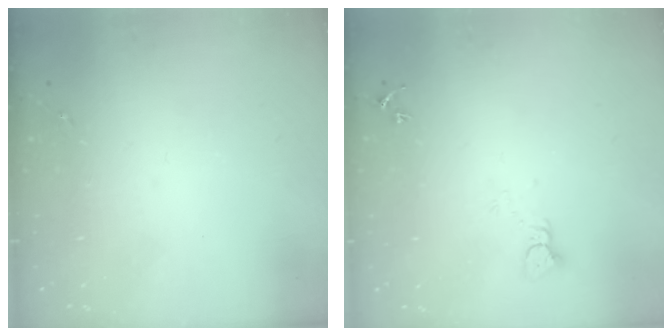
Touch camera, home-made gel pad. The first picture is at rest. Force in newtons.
{"total": 3.1, "press": 3.1, "slide": 0.2}